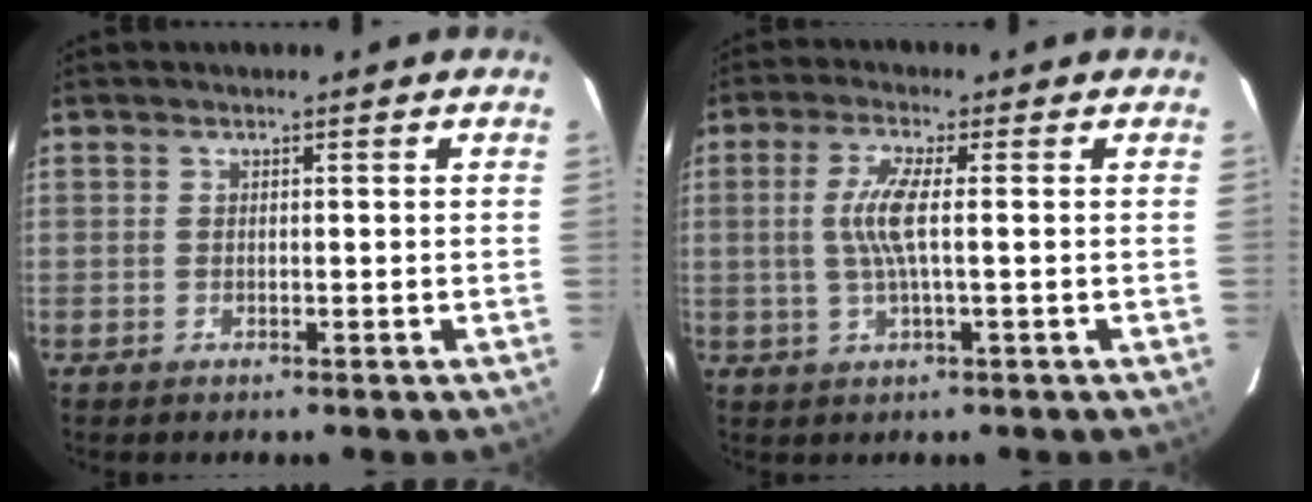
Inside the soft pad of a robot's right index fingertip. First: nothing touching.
{"total": 5.9, "force": [0.1, 0.3, 5.9], "torque": [-0.123, 0.000, 0.005]}